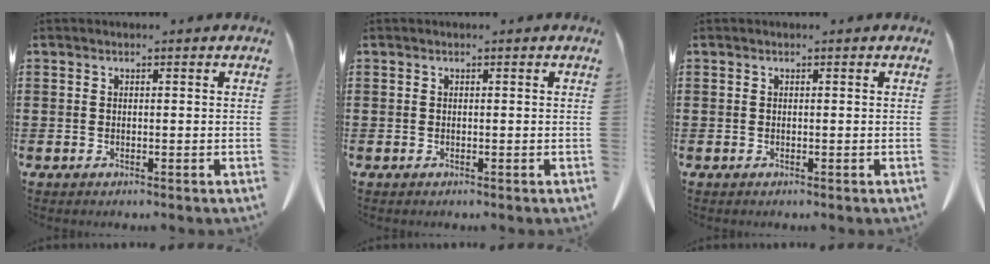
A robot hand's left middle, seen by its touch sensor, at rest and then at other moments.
{"total": 0.0}
{"total": 0.0}